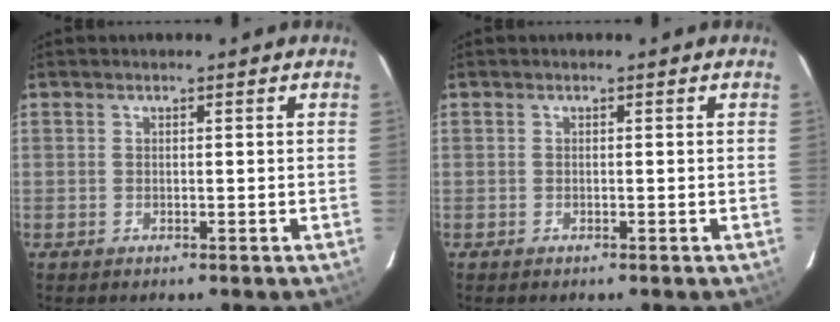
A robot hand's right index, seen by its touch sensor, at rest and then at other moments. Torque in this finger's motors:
{"motor_torque": [-0.04, -0.02, 0.04, 0.01]}